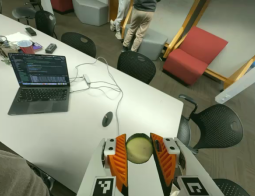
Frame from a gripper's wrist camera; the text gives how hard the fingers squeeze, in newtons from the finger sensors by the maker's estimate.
{"total": 13.4, "left": 14.4, "right": 12.3}